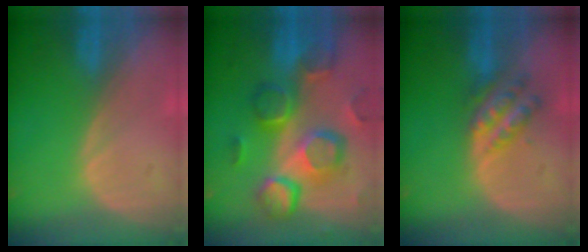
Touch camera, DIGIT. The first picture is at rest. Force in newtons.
{"total": 12.3, "press": 10.7, "slide": 6.1}
{"total": 5.9, "press": 5.1, "slide": 2.8}